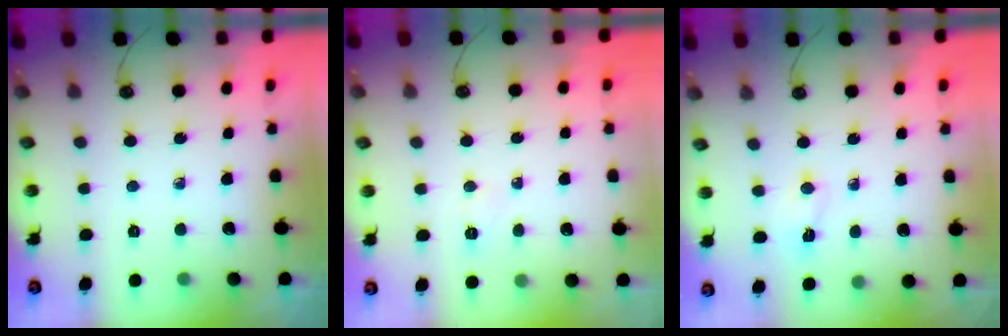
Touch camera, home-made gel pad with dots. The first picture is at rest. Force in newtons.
{"total": 4.4, "press": 4.1, "slide": 1.6}
{"total": 2.3, "press": 2.2, "slide": 0.7}